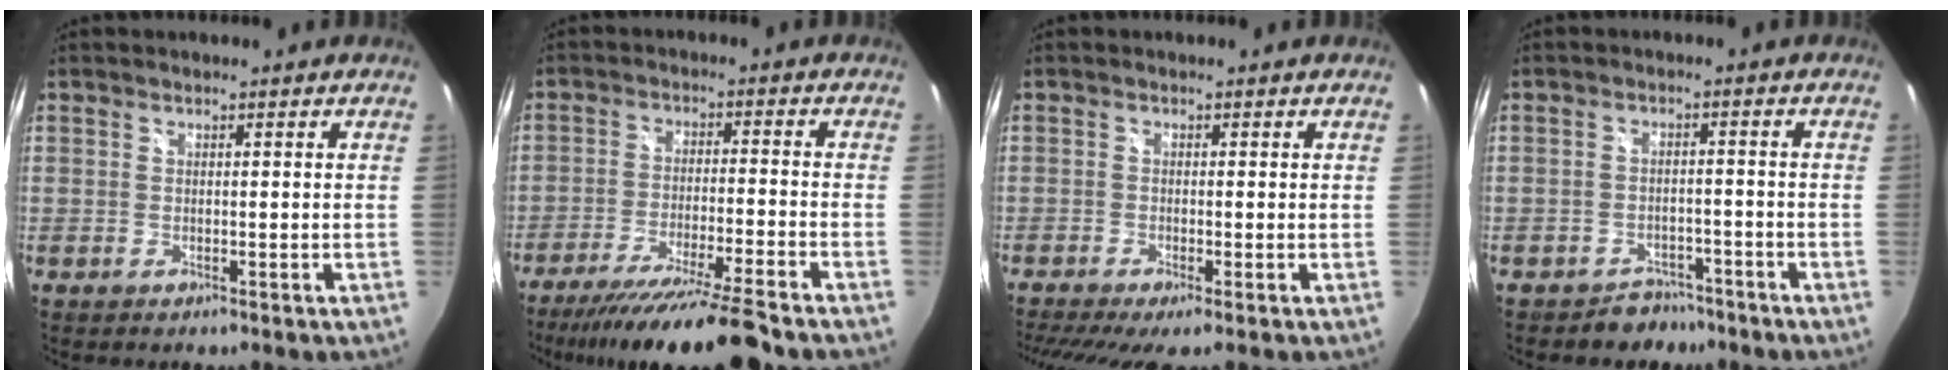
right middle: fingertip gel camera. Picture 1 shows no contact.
{"total": 15.9, "force": [-13.6, -1.4, 8.0], "torque": [-0.154, -0.025, -0.221]}
{"total": 6.3, "force": [-4.8, 0.0, 4.1], "torque": [-0.088, -0.034, -0.079]}
{"total": 5.2, "force": [-4.1, 3.1, 0.3], "torque": [-0.009, 0.017, -0.054]}